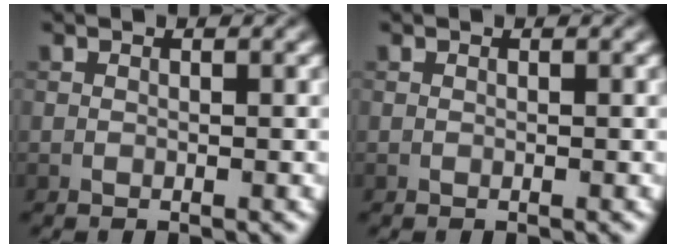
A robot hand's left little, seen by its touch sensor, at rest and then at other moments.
{"total": 0.0}